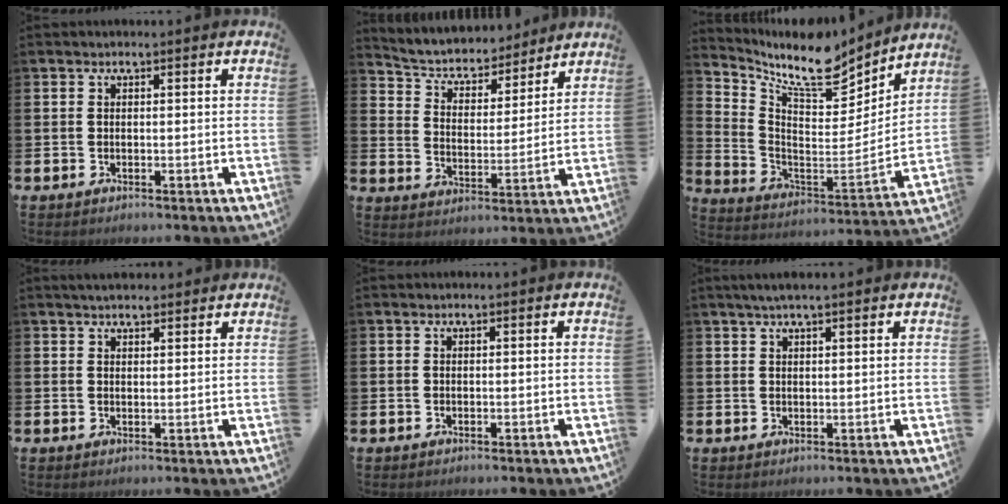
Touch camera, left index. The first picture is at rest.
{"total": 5.4, "force": [5.0, 2.0, 0.8], "torque": [-0.053, -0.037, 0.082]}
{"total": 11.2, "force": [9.6, 3.0, 5.0], "torque": [-0.123, -0.068, 0.159]}
{"total": 2.6, "force": [2.4, 0.6, 0.5], "torque": [-0.007, -0.006, 0.042]}
{"total": 0.0}
{"total": 2.5, "force": [1.9, 0.3, 1.6], "torque": [-0.025, 0.000, 0.032]}